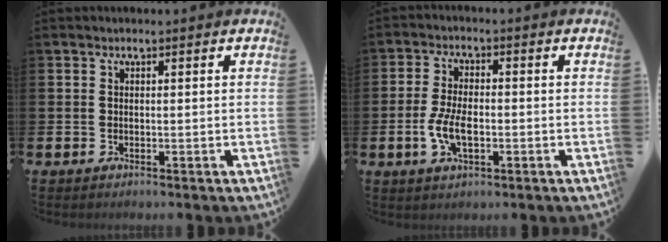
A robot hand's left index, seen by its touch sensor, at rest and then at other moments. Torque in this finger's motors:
{"motor_torque": [0.69, 0.03, 0.23, 0.13]}